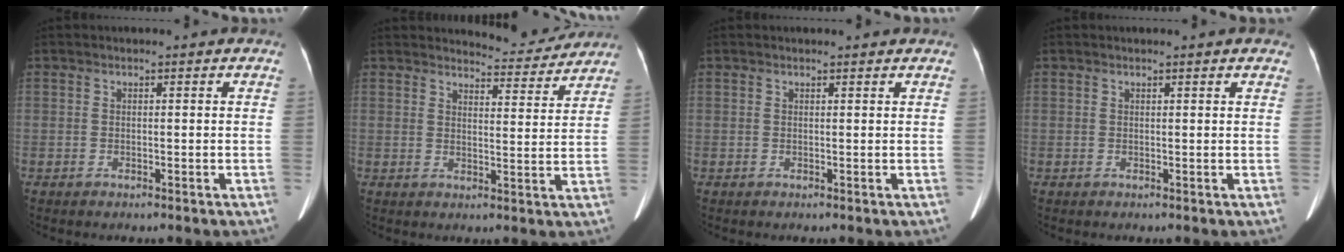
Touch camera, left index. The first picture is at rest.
{"total": 6.8, "force": [6.7, 0.6, 0.2], "torque": [-0.003, -0.032, 0.078]}
{"total": 2.3, "force": [2.2, 0.3, 0.6], "torque": [-0.009, -0.008, 0.018]}
{"total": 4.1, "force": [3.6, 0.7, 1.8], "torque": [-0.016, -0.005, 0.024]}